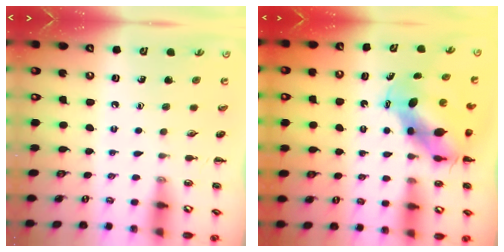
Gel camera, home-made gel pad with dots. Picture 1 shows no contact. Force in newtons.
{"total": 8.0, "press": 7.8, "slide": 1.9}